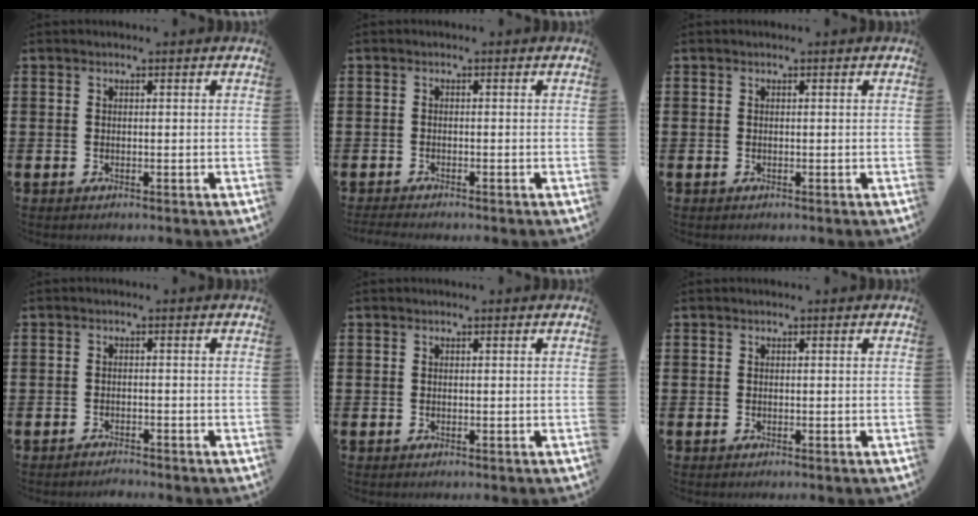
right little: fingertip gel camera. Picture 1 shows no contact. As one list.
[{"total": 0.8, "force": [-0.7, 0.0, 0.2], "torque": [-0.005, -0.002, -0.014]}, {"total": 0.0}, {"total": 1.4, "force": [-1.4, 0.0, 0.0], "torque": [-0.005, 0.002, -0.028]}, {"total": 0.0}, {"total": 0.0}]